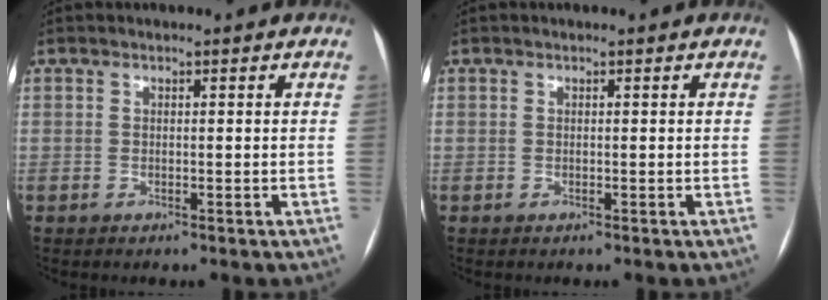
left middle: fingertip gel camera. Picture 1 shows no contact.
{"total": 0.0}